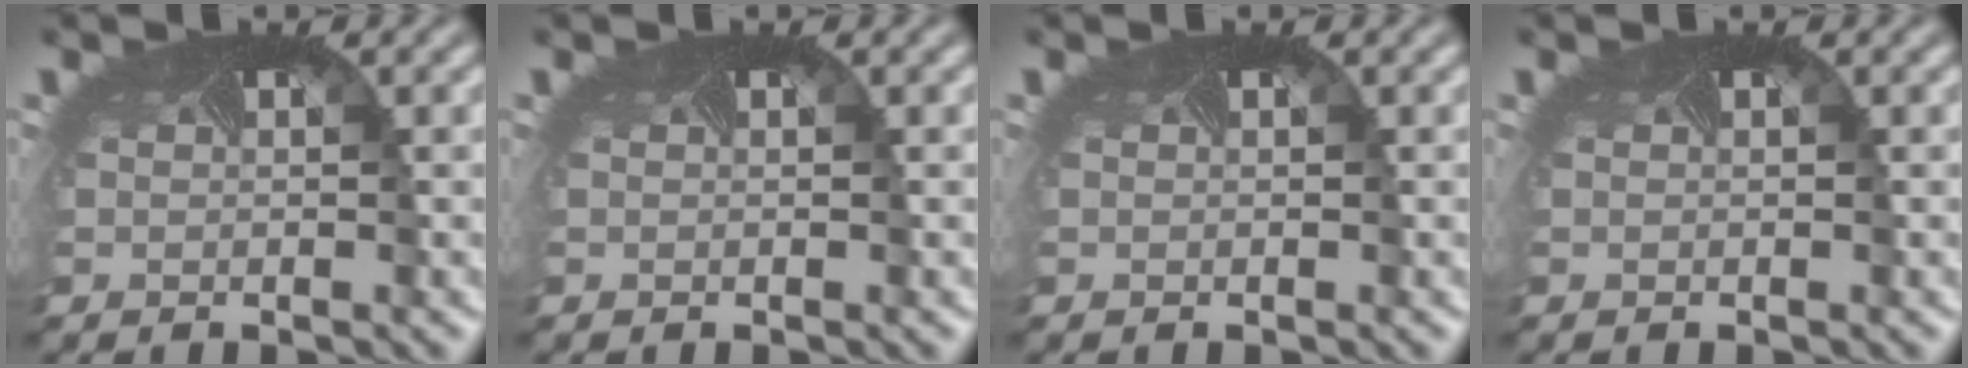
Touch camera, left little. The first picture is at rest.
{"total": 0.0}
{"total": 0.0}
{"total": 0.0}